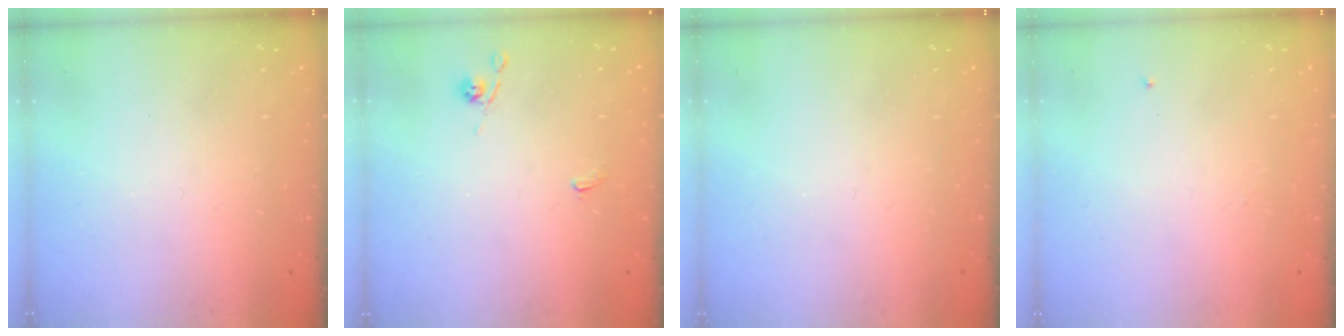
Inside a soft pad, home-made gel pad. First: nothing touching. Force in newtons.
{"total": 1.6, "press": 1.4, "slide": 0.7}
{"total": 0.0}
{"total": 0.0}